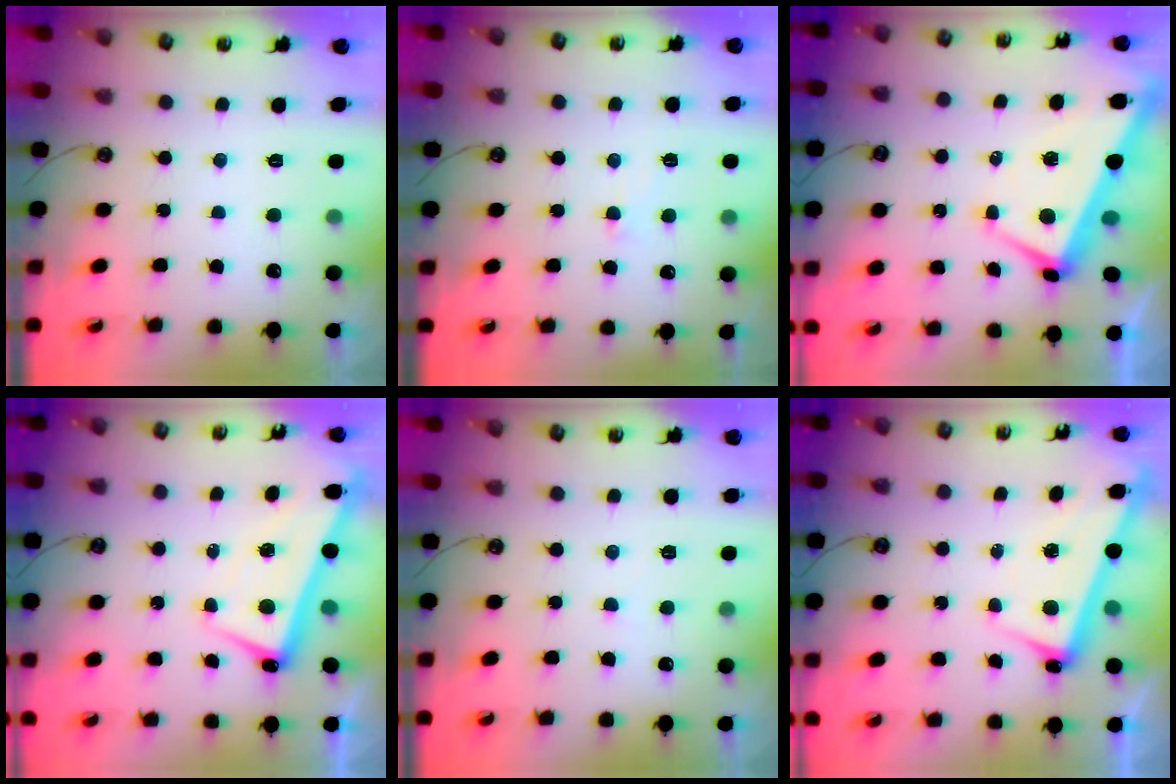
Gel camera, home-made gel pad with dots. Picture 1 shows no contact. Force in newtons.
{"total": 1.2, "press": 1.0, "slide": 0.6}
{"total": 1.7, "press": 1.4, "slide": 1.0}
{"total": 2.7, "press": 2.6, "slide": 0.6}
{"total": 5.3, "press": 5.3, "slide": 0.4}
{"total": 2.6, "press": 2.5, "slide": 0.7}